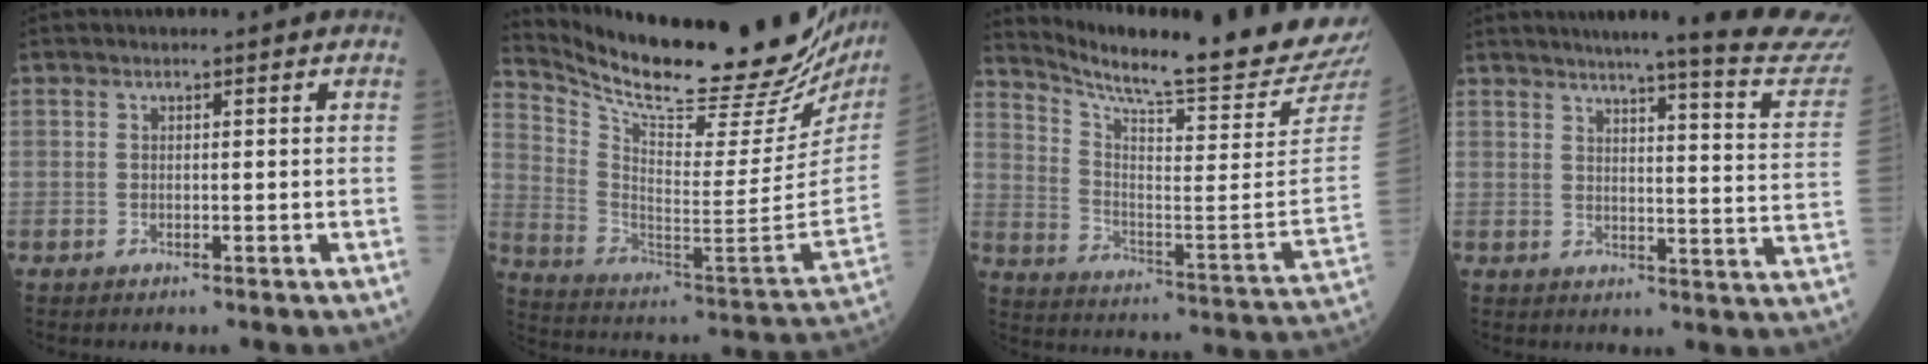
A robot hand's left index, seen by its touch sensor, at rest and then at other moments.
{"total": 29.3, "force": [25.6, 5.4, 13.2], "torque": [-0.229, -0.079, 0.359]}
{"total": 22.7, "force": [21.0, -1.9, 8.5], "torque": [-0.157, -0.122, 0.292]}
{"total": 18.4, "force": [16.9, -1.8, 7.2], "torque": [-0.099, -0.097, 0.189]}